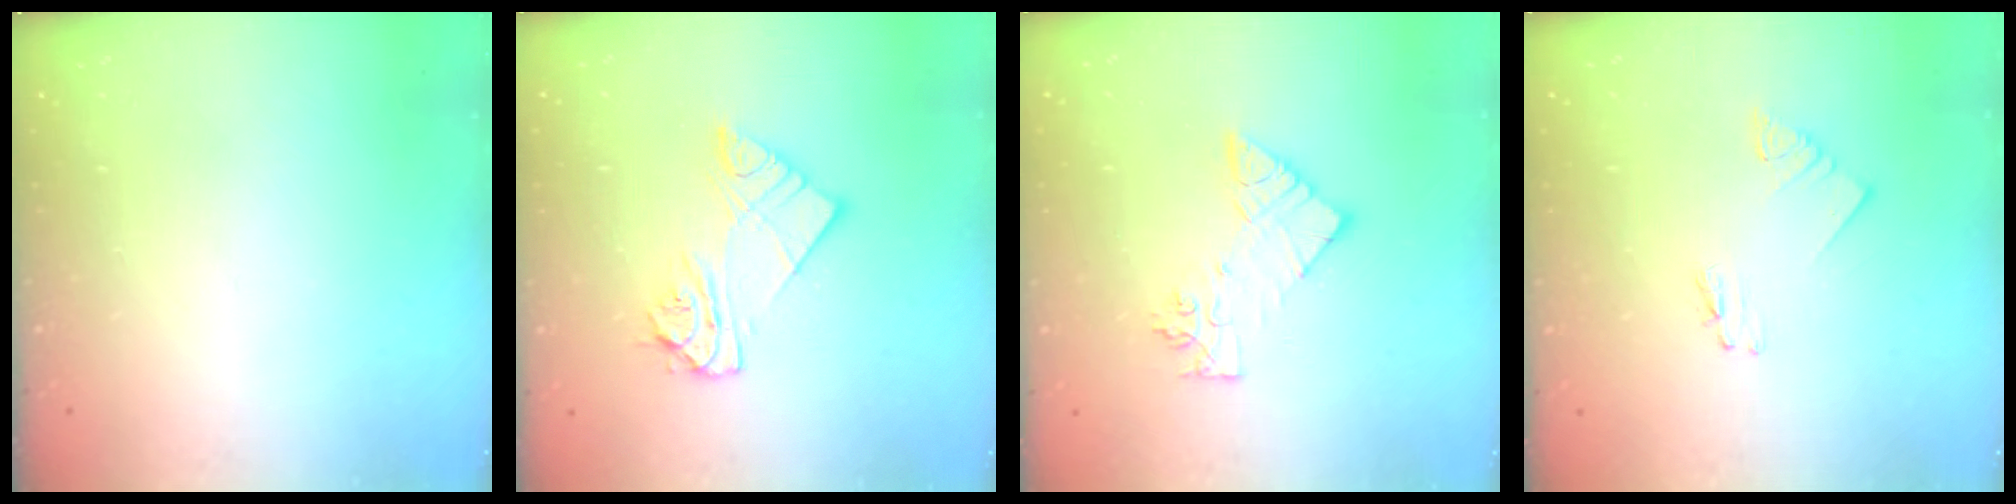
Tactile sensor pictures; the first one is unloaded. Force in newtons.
{"total": 9.8, "press": 9.8, "slide": 0.7}
{"total": 10.2, "press": 10.1, "slide": 0.9}
{"total": 1.2, "press": 1.2, "slide": 0.1}